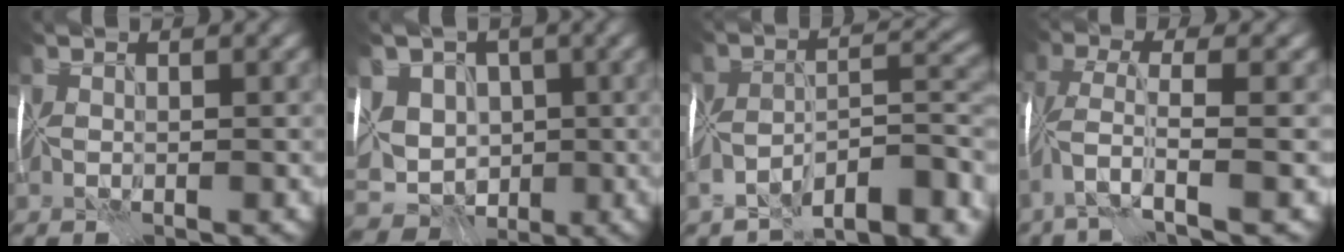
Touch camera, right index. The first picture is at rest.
{"total": 8.2, "force": [-0.9, 6.8, 4.5], "torque": [-0.063, 0.001, -0.021]}
{"total": 10.1, "force": [-8.1, 3.3, 5.0], "torque": [-0.061, -0.010, -0.125]}
{"total": 4.4, "force": [-2.5, -0.1, 3.6], "torque": [-0.078, 0.004, -0.053]}